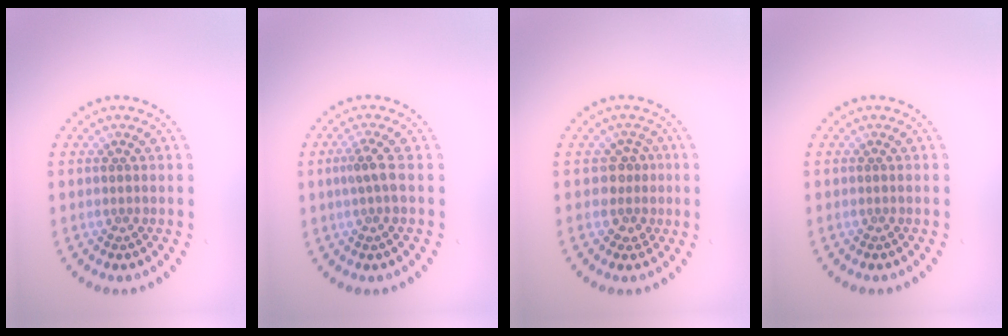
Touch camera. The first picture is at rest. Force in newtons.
{"total": 1.5, "press": 1.2, "slide": 1.0}
{"total": 2.1, "press": 1.6, "slide": 1.3}
{"total": 0.0}